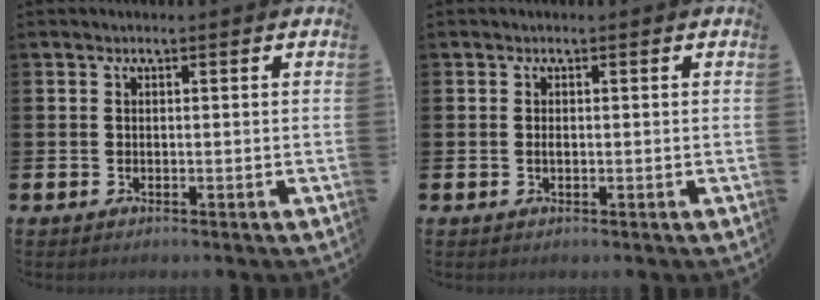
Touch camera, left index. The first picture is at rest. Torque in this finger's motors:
{"motor_torque": [0.31, 0.23, 0.00, 0.00]}